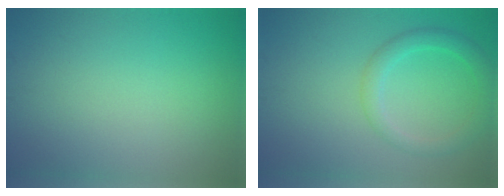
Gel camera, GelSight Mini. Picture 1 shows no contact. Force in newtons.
{"total": 2.8, "press": 2.8, "slide": 0.2}